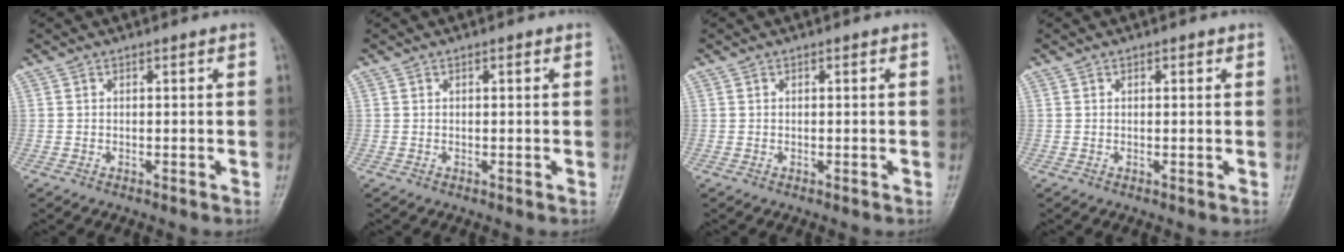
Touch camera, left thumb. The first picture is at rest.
{"total": 0.5, "force": [0.2, 0.2, 0.5], "torque": [-0.006, 0.001, 0.002]}
{"total": 0.0}
{"total": 0.8, "force": [0.4, 0.5, 0.5], "torque": [-0.002, -0.001, 0.003]}